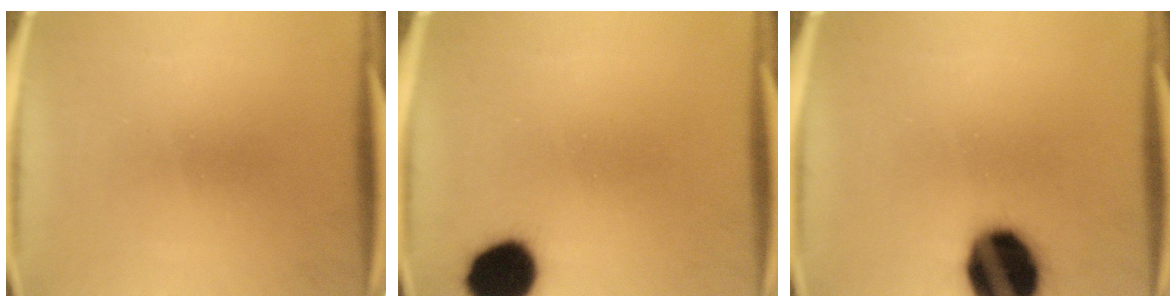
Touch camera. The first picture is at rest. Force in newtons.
{"total": 12.6}
{"total": 19.8}